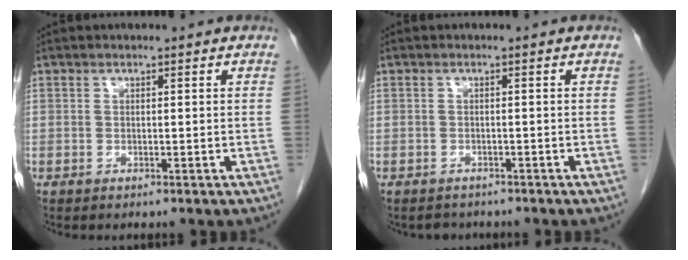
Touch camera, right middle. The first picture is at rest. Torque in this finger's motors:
{"motor_torque": [0.06, -0.05, 0.00, 0.01]}